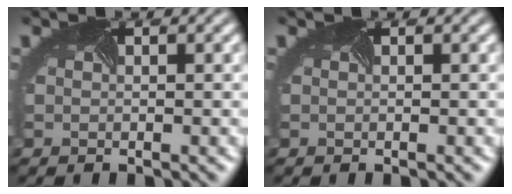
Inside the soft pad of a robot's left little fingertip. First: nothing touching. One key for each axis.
{"total": 0.0}